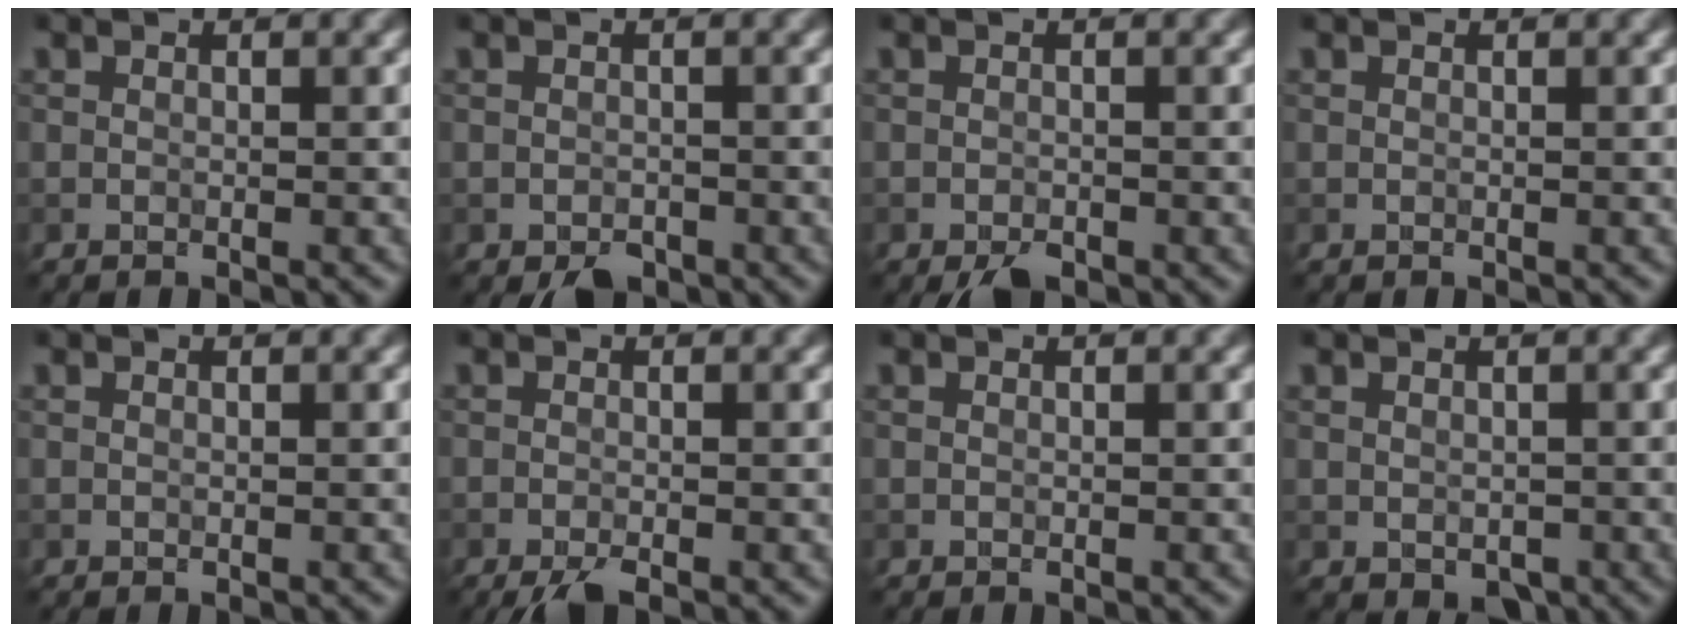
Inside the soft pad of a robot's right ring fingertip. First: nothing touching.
{"total": 1.9, "force": [-1.4, 1.1, 0.7], "torque": [-0.005, 0.002, -0.022]}
{"total": 1.5, "force": [-1.0, 0.6, 0.9], "torque": [-0.011, 0.004, -0.018]}
{"total": 0.0}
{"total": 0.0}
{"total": 2.1, "force": [-1.6, 0.3, 1.4], "torque": [-0.026, -0.001, -0.030]}
{"total": 0.0}
{"total": 1.9, "force": [-0.3, 1.5, 1.1], "torque": [-0.013, -0.006, -0.001]}